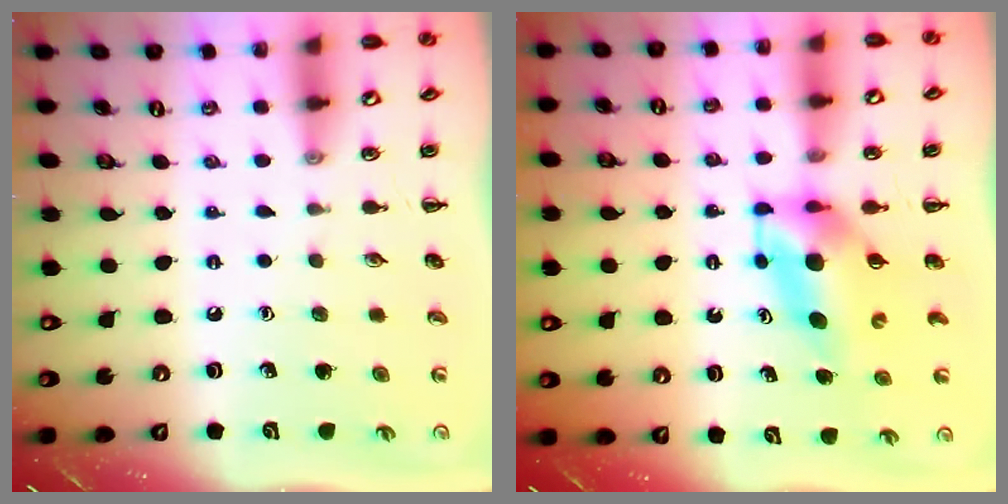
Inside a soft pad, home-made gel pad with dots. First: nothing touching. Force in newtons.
{"total": 5.8, "press": 5.7, "slide": 0.8}